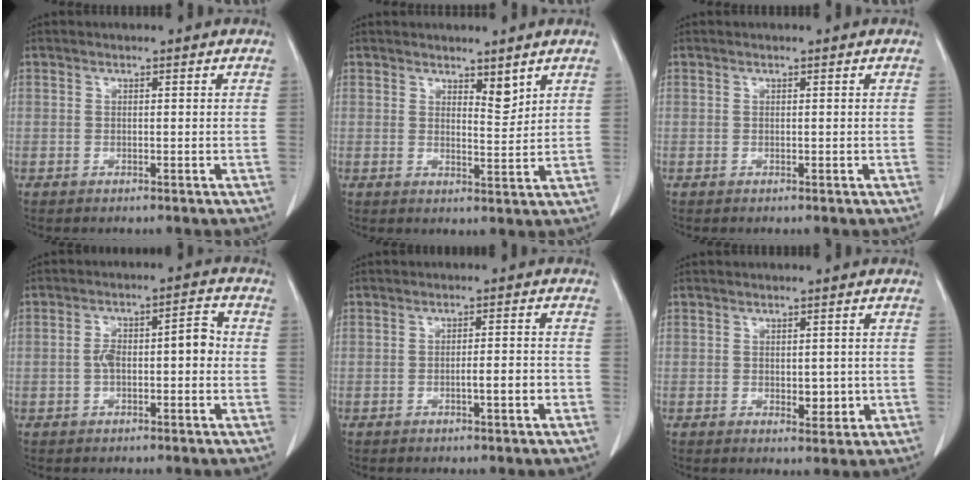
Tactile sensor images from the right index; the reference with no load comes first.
{"total": 3.3, "force": [2.5, 0.9, 1.9], "torque": [-0.027, -0.013, 0.044]}
{"total": 0.0}
{"total": 7.2, "force": [-0.3, 2.5, 6.8], "torque": [-0.109, 0.029, -0.007]}
{"total": 3.3, "force": [-1.1, 0.2, 3.2], "torque": [-0.046, 0.000, -0.017]}
{"total": 3.1, "force": [-0.2, 1.6, 2.6], "torque": [-0.029, -0.004, 0.003]}